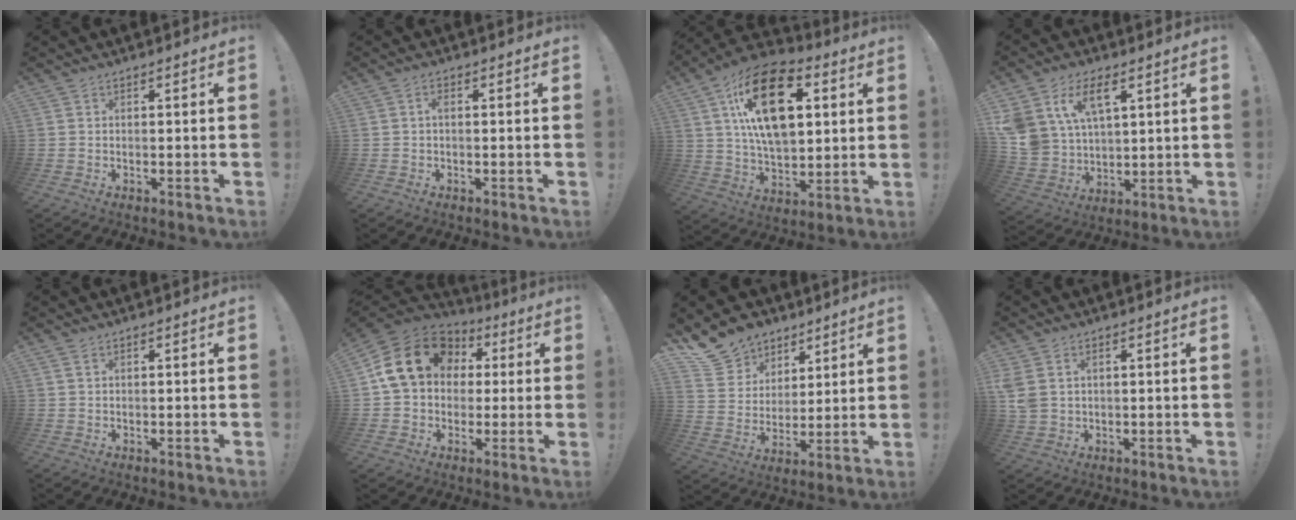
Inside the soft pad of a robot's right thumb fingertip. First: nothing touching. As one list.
[{"total": 1.4, "force": [-0.2, 0.5, 1.3], "torque": [-0.028, 0.006, -0.005]}, {"total": 23.9, "force": [7.6, 14.0, 17.9], "torque": [-0.289, -0.020, 0.130]}, {"total": 13.2, "force": [7.0, 8.3, 7.5], "torque": [-0.149, -0.034, 0.133]}, {"total": 1.1, "force": [0.6, 0.5, 0.8], "torque": [-0.014, 0.000, 0.011]}, {"total": 18.9, "force": [5.6, 14.1, 11.2], "torque": [-0.187, -0.004, 0.107]}, {"total": 12.1, "force": [8.5, 8.4, 1.9], "torque": [-0.045, -0.062, 0.169]}, {"total": 4.8, "force": [1.9, 3.5, 2.7], "torque": [-0.054, -0.008, 0.034]}]